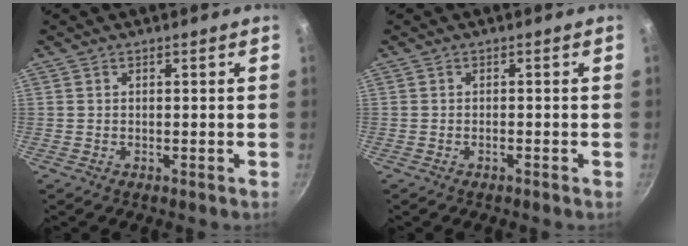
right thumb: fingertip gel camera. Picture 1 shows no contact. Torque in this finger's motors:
{"motor_torque": [-0.28, -0.02, -0.33, 0.12, -0.02]}